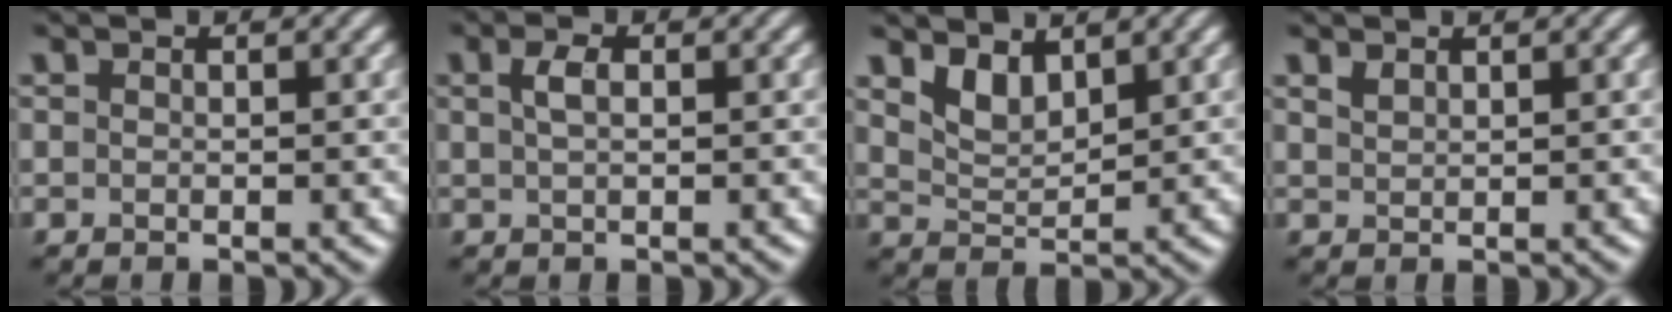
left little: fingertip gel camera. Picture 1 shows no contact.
{"total": 1.6, "force": [0.5, 0.7, 1.3], "torque": [-0.031, 0.004, 0.008]}
{"total": 2.7, "force": [1.9, 1.3, 1.4], "torque": [-0.035, -0.009, 0.040]}
{"total": 0.9, "force": [0.7, 0.3, 0.3], "torque": [-0.011, 0.001, 0.019]}